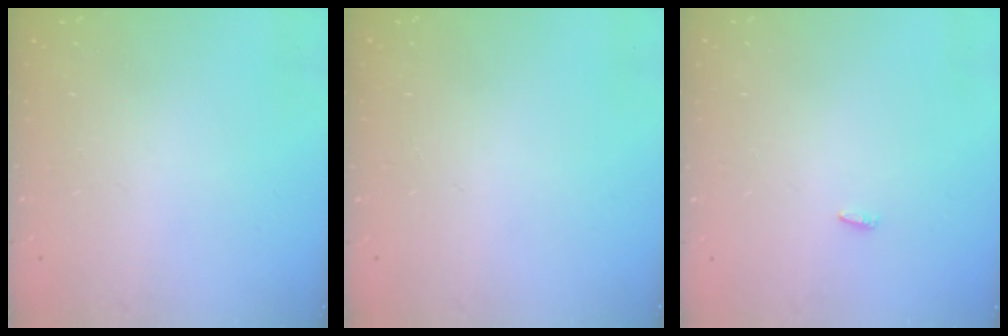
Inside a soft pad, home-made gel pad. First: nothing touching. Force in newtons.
{"total": 0.0}
{"total": 1.8, "press": 1.7, "slide": 0.6}